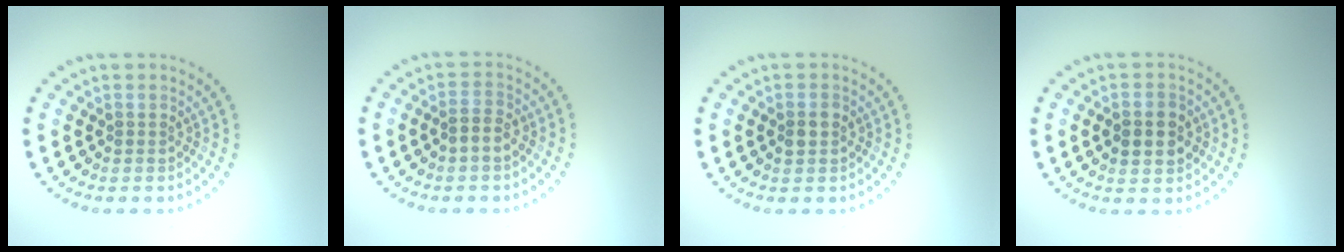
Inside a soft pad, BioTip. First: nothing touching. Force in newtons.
{"total": 1.7, "press": 1.6, "slide": 0.5}
{"total": 1.1, "press": 1.1, "slide": 0.1}
{"total": 2.8, "press": 2.8, "slide": 0.1}